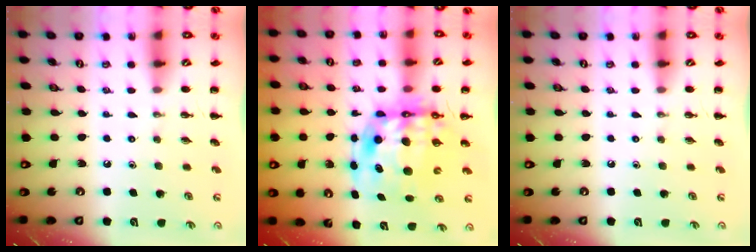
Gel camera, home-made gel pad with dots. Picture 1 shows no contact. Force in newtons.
{"total": 14.1, "press": 13.7, "slide": 3.2}
{"total": 0.0}